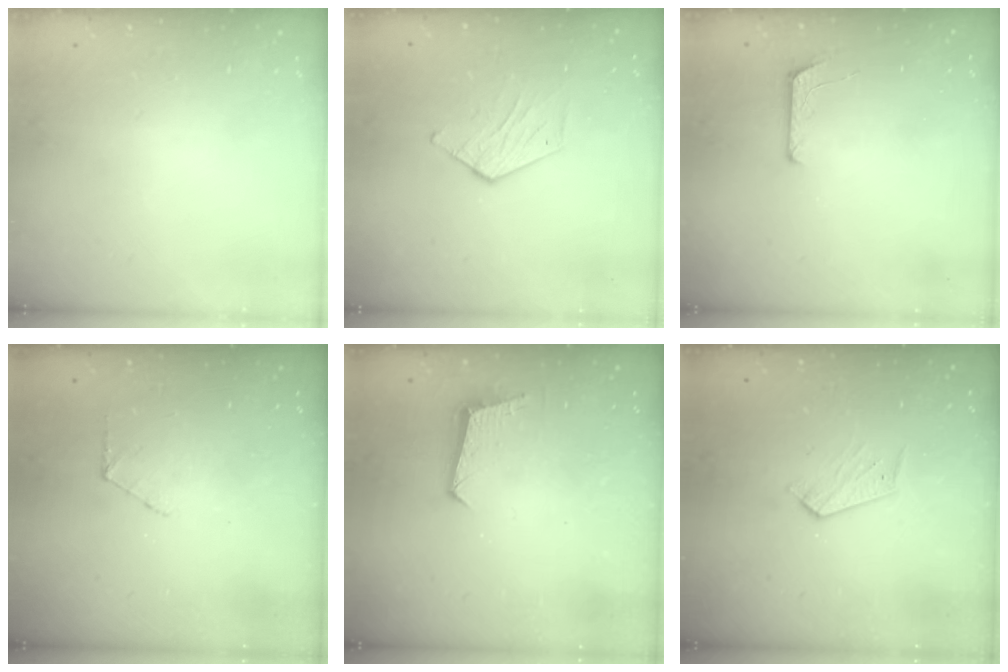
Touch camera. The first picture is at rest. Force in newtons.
{"total": 5.6, "press": 5.6, "slide": 0.5}
{"total": 6.1, "press": 6.1, "slide": 0.5}
{"total": 5.6, "press": 5.6, "slide": 0.6}
{"total": 7.1, "press": 7.1, "slide": 0.5}
{"total": 5.2, "press": 5.1, "slide": 0.4}